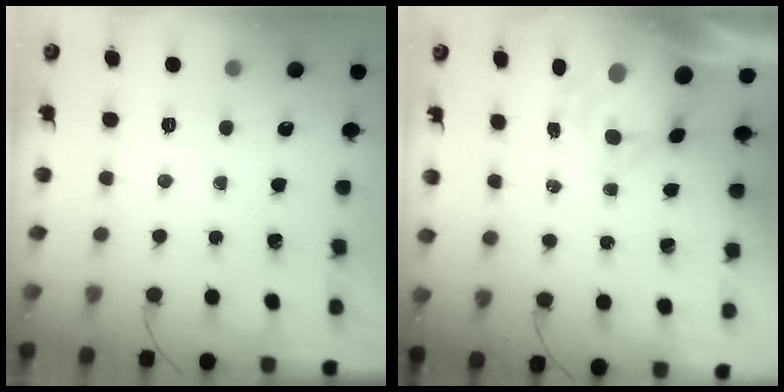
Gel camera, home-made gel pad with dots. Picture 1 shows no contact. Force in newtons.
{"total": 9.1, "press": 8.8, "slide": 2.1}